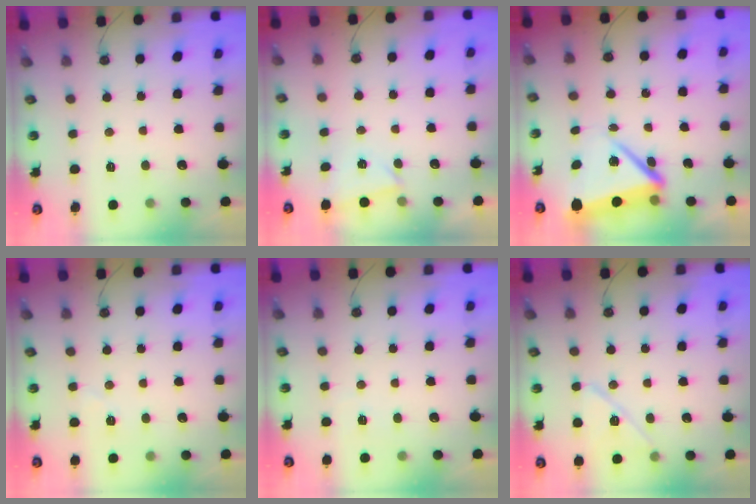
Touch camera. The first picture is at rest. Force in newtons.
{"total": 2.5, "press": 1.9, "slide": 1.7}
{"total": 7.7, "press": 7.6, "slide": 0.9}
{"total": 3.8, "press": 3.7, "slide": 0.8}
{"total": 2.8, "press": 2.7, "slide": 0.9}
{"total": 11.1, "press": 11.1, "slide": 0.6}